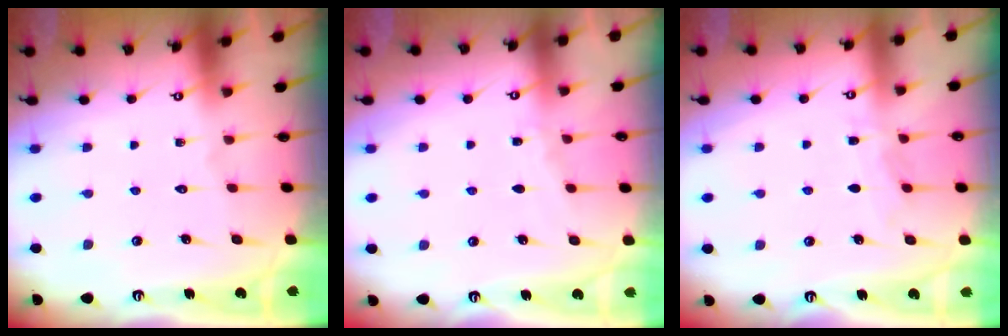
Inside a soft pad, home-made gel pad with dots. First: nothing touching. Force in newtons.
{"total": 2.8, "press": 2.8, "slide": 0.4}
{"total": 5.3, "press": 5.2, "slide": 0.4}